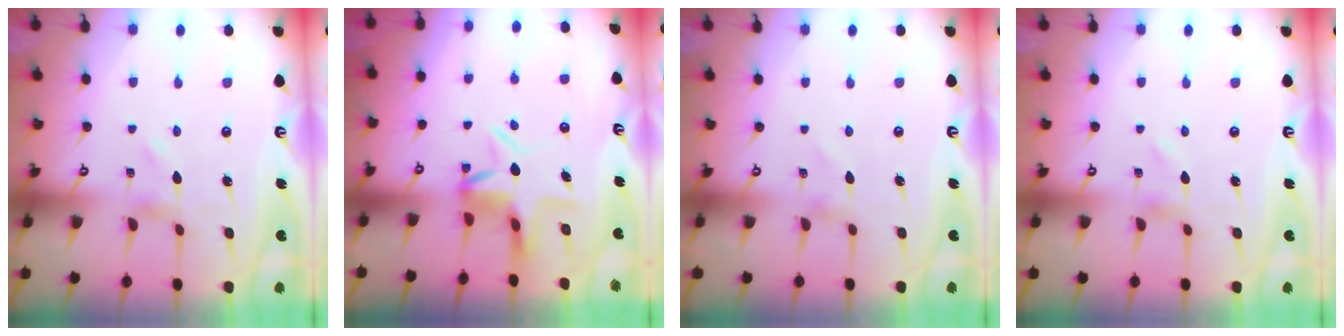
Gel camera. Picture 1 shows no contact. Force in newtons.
{"total": 6.6, "press": 6.6, "slide": 0.6}
{"total": 0.5, "press": 0.5, "slide": 0.1}
{"total": 0.0}